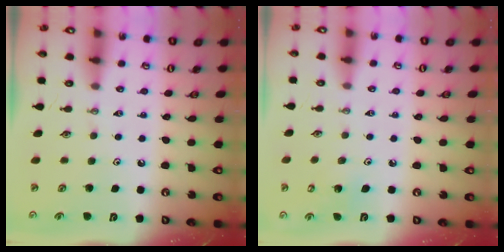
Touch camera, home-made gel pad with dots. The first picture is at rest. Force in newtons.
{"total": 4.1, "press": 4.1, "slide": 0.2}